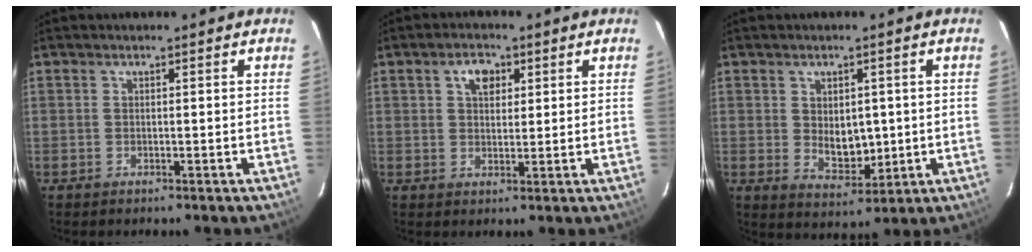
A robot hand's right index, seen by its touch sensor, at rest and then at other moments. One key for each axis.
{"total": 4.2, "fx": 1.7, "fy": 2.7, "fz": 2.7, "tx": -0.042, "ty": 0.013, "tz": 0.031}
{"total": 6.3, "fx": 0.4, "fy": 4.4, "fz": 4.6, "tx": -0.075, "ty": -0.007, "tz": 0.020}